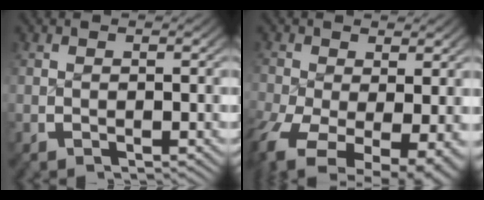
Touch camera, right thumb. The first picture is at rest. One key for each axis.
{"total": 10.7, "fx": -4.7, "fy": 6.5, "fz": 7.1, "tx": -0.144, "ty": -0.069, "tz": -0.039}